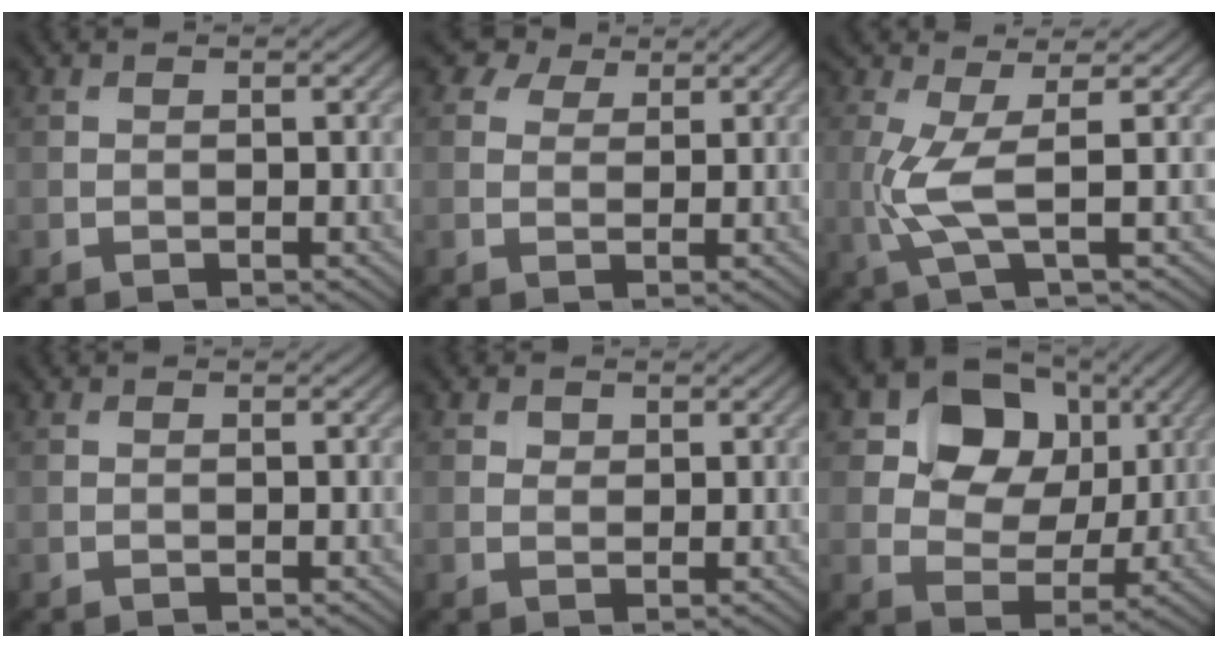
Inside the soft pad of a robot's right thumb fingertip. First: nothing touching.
{"total": 3.2, "force": [2.1, 2.1, 1.3], "torque": [-0.031, 0.009, 0.033]}
{"total": 5.0, "force": [-0.1, 0.6, 4.9], "torque": [-0.127, 0.008, -0.004]}
{"total": 0.0}
{"total": 1.1, "force": [0.7, 0.8, 0.2], "torque": [-0.005, 0.002, 0.012]}
{"total": 10.9, "force": [4.1, 8.3, 5.8], "torque": [-0.112, 0.014, 0.064]}